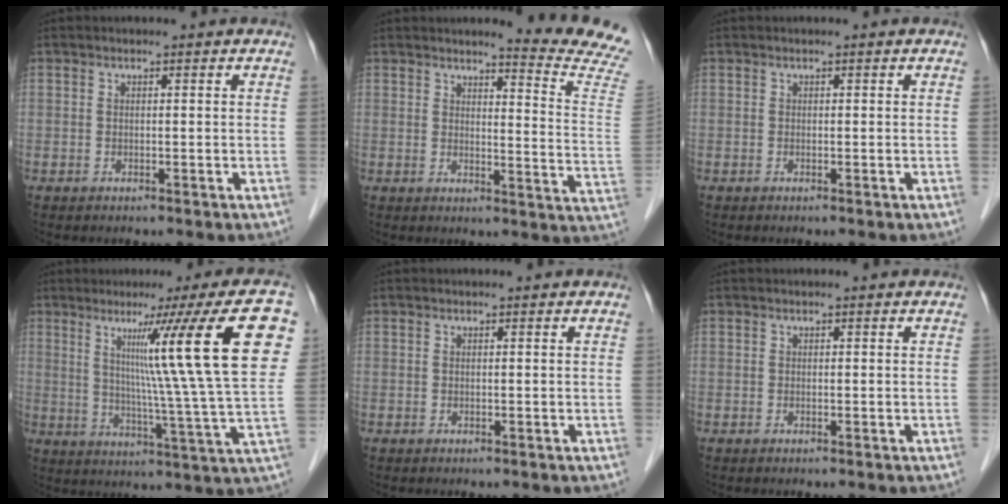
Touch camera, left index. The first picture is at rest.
{"total": 12.0, "force": [11.6, -1.9, 2.2], "torque": [-0.027, -0.115, 0.113]}
{"total": 0.0}
{"total": 19.6, "force": [6.8, -1.6, 18.3], "torque": [-0.250, 0.004, 0.087]}
{"total": 0.0}
{"total": 0.0}